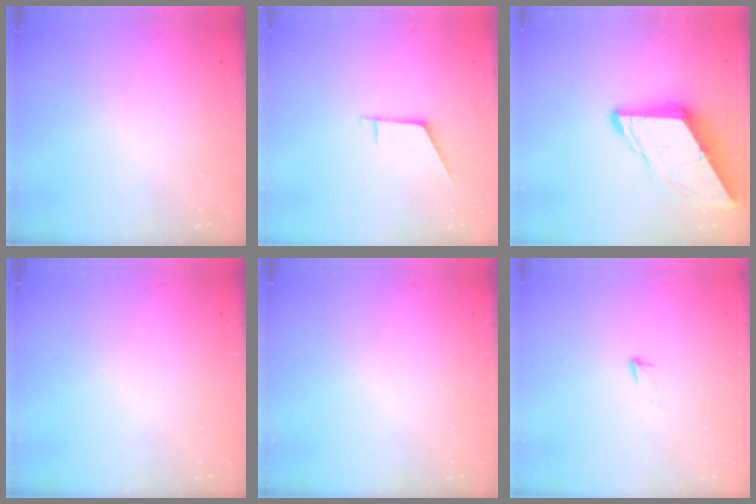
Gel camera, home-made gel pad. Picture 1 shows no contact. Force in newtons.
{"total": 4.4, "press": 4.4, "slide": 0.5}
{"total": 10.2, "press": 10.1, "slide": 1.2}
{"total": 0.0}
{"total": 0.0}
{"total": 5.2, "press": 5.1, "slide": 1.0}